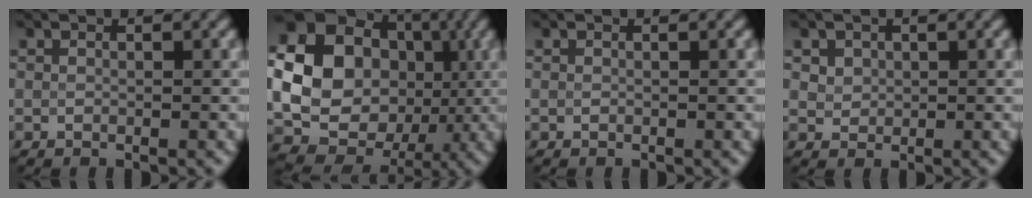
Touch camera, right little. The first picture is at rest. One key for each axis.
{"total": 19.9, "fx": 0.8, "fy": 17.9, "fz": 8.6, "tx": -0.185, "ty": 0.014, "tz": -0.011}
{"total": 0.0}
{"total": 1.9, "fx": 0.7, "fy": 1.6, "fz": 0.7, "tx": 0.000, "ty": 0.008, "tz": 0.006}